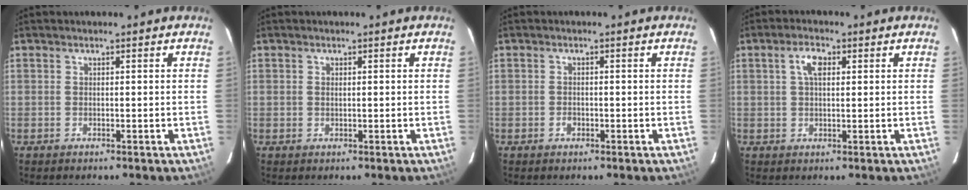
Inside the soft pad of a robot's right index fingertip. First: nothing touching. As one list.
[{"total": 0.7, "force": [0.1, 0.6, 0.4], "torque": [-0.007, 0.002, 0.002]}, {"total": 1.4, "force": [-0.7, 1.1, 0.5], "torque": [-0.009, 0.002, -0.009]}, {"total": 3.7, "force": [1.2, 1.8, 3.0], "torque": [-0.058, 0.011, 0.023]}]